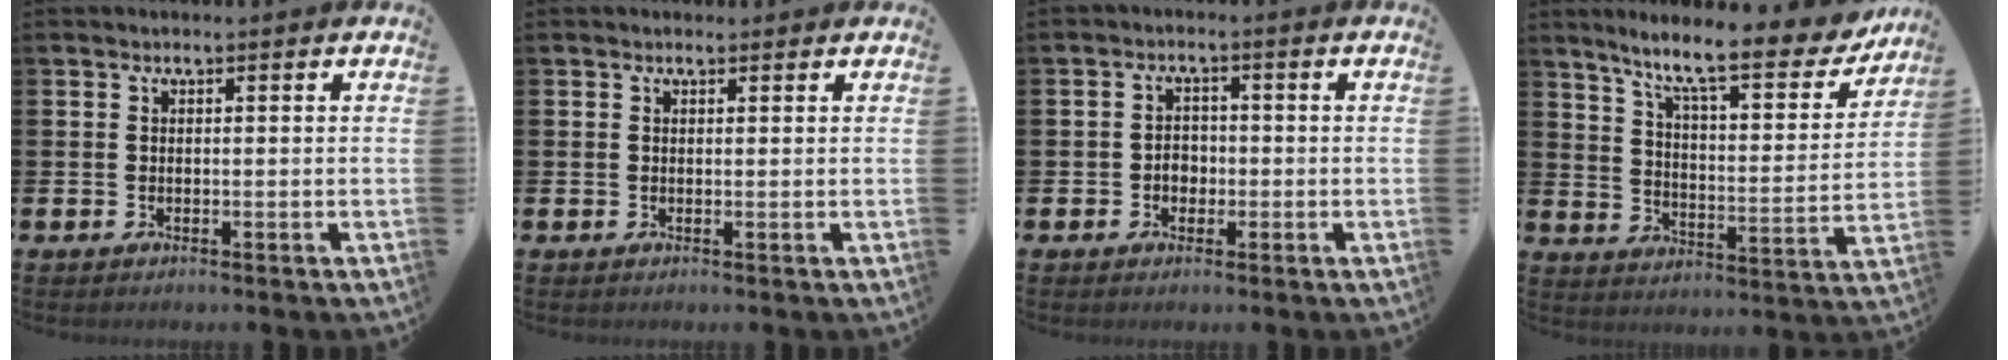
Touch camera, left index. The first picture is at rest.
{"total": 0.7, "force": [0.6, 0.3, 0.2], "torque": [0.006, 0.000, 0.008]}
{"total": 2.4, "force": [-0.7, 2.0, 1.2], "torque": [-0.016, 0.001, -0.018]}
{"total": 9.9, "force": [8.3, 1.8, 5.1], "torque": [-0.113, -0.059, 0.132]}